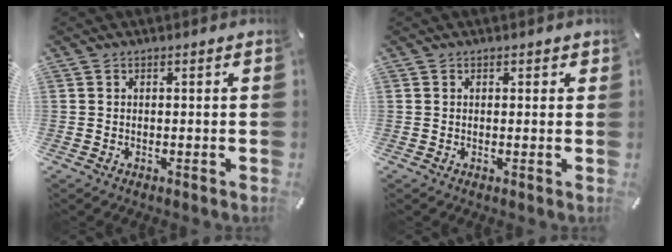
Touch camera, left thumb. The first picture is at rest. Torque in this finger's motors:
{"motor_torque": [-0.09, -0.40, 0.04, 0.09, -0.02]}